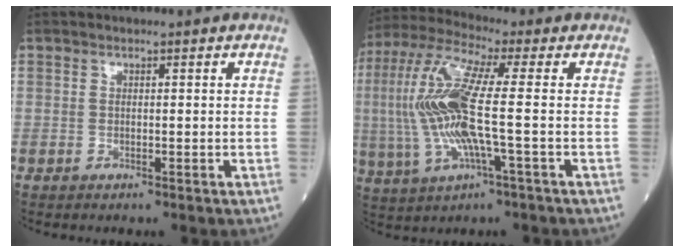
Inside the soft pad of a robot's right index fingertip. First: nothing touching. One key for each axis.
{"total": 14.4, "fx": -0.5, "fy": 1.7, "fz": 14.2, "tx": -0.320, "ty": 0.011, "tz": -0.016}